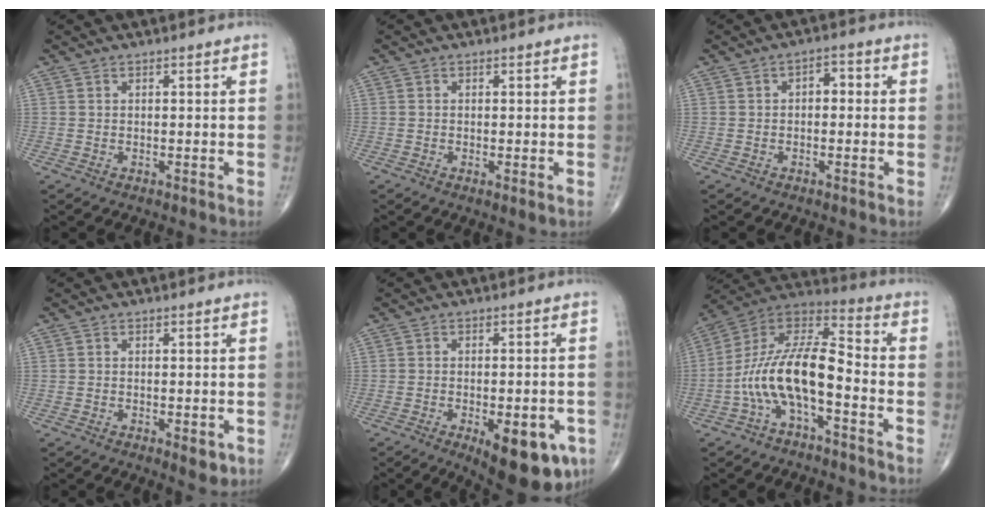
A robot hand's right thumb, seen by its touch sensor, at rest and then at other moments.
{"total": 1.3, "force": [-0.3, 0.2, 1.3], "torque": [-0.029, -0.007, -0.006]}
{"total": 3.0, "force": [0.0, 1.9, 2.3], "torque": [-0.015, 0.011, -0.009]}
{"total": 3.3, "force": [-1.2, 1.4, 2.7], "torque": [-0.028, -0.004, -0.012]}
{"total": 14.0, "force": [-6.2, 5.7, 11.2], "torque": [-0.110, 0.007, -0.070]}
{"total": 14.6, "force": [-4.8, 5.6, 12.6], "torque": [-0.240, 0.077, -0.095]}